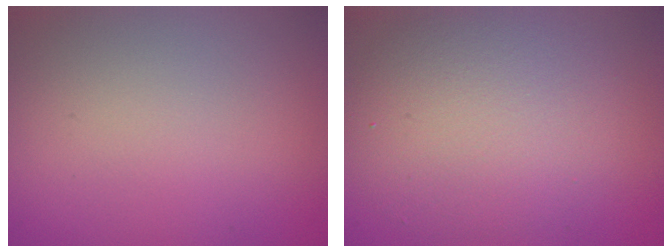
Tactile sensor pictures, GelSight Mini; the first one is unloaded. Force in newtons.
{"total": 5.6, "press": 5.6, "slide": 0.3}